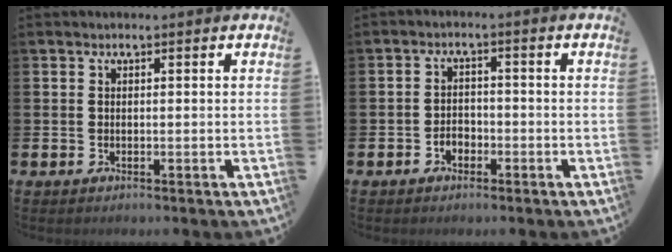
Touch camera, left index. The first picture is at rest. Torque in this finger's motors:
{"motor_torque": [0.25, -0.06, 0.05, 0.05]}